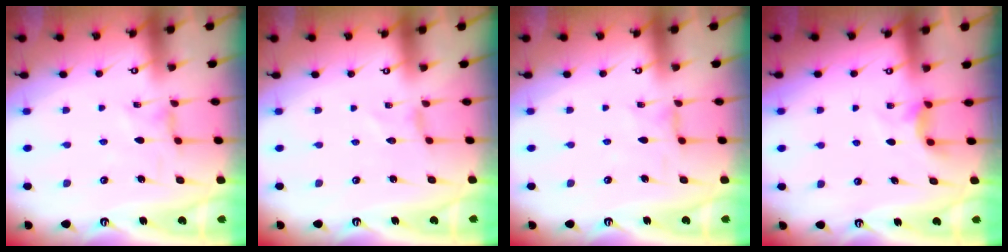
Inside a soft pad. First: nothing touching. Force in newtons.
{"total": 0.0}
{"total": 1.3, "press": 1.3, "slide": 0.3}
{"total": 5.0, "press": 5.0, "slide": 0.6}